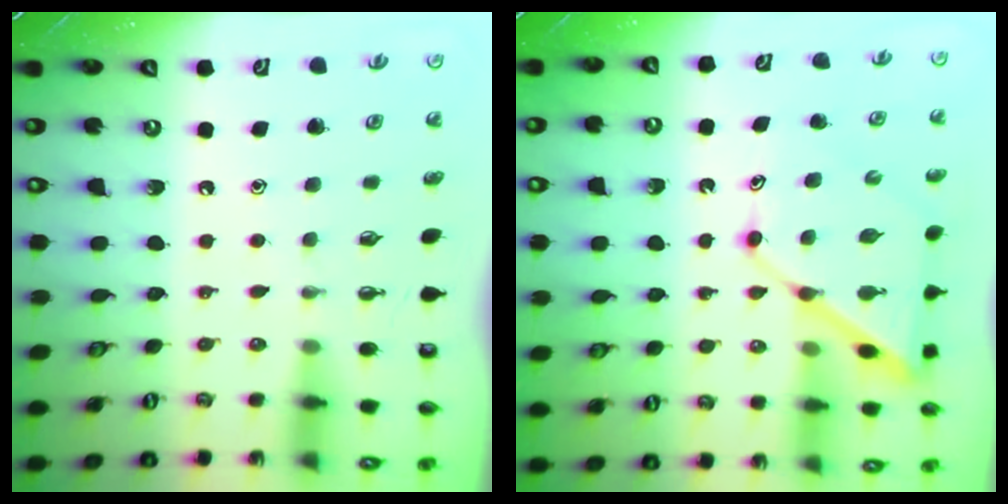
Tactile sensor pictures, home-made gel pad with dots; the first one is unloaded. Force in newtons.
{"total": 14.0, "press": 14.0, "slide": 1.3}